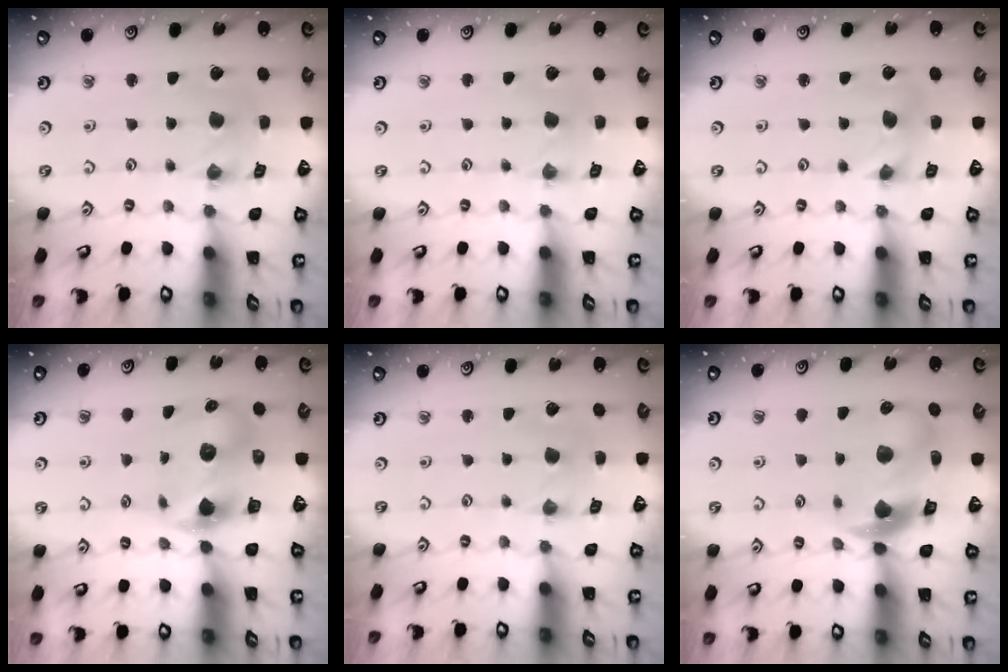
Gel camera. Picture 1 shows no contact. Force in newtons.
{"total": 2.0, "press": 2.0, "slide": 0.4}
{"total": 1.1, "press": 1.1, "slide": 0.2}
{"total": 7.7, "press": 7.6, "slide": 0.6}
{"total": 0.0}
{"total": 11.1, "press": 11.0, "slide": 1.6}